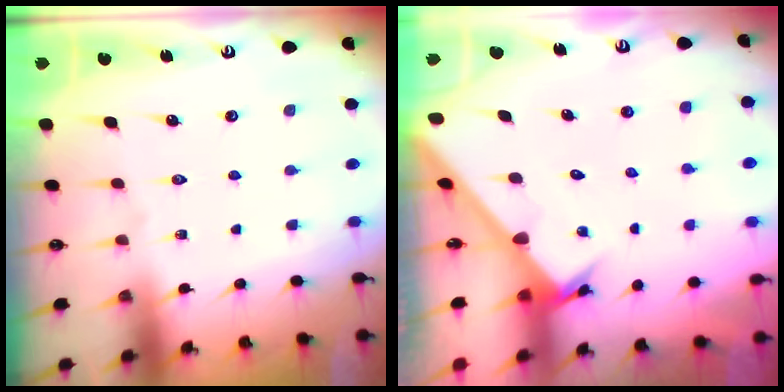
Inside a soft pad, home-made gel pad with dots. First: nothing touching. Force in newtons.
{"total": 2.2, "press": 2.2, "slide": 0.1}